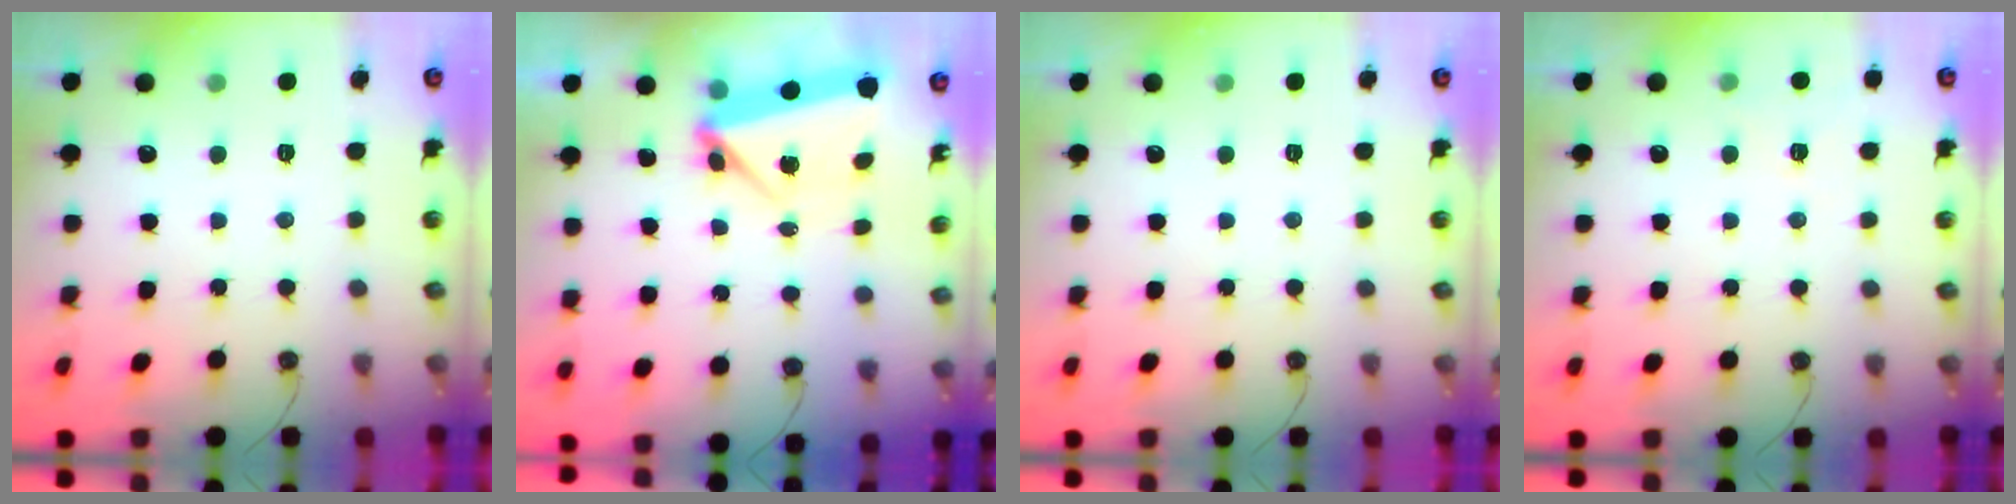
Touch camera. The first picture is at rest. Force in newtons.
{"total": 7.7, "press": 5.7, "slide": 5.2}
{"total": 0.0}
{"total": 3.2, "press": 2.7, "slide": 1.6}